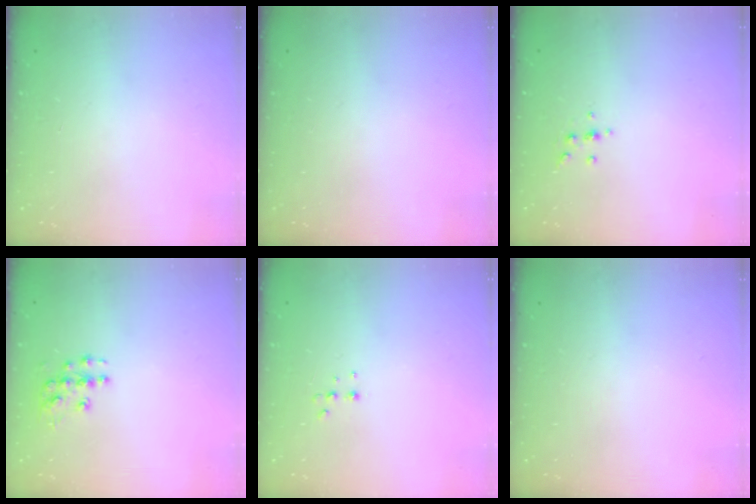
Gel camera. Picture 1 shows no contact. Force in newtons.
{"total": 0.0}
{"total": 3.6, "press": 3.5, "slide": 0.9}
{"total": 7.8, "press": 7.8, "slide": 0.4}
{"total": 4.4, "press": 4.3, "slide": 1.0}
{"total": 0.0}